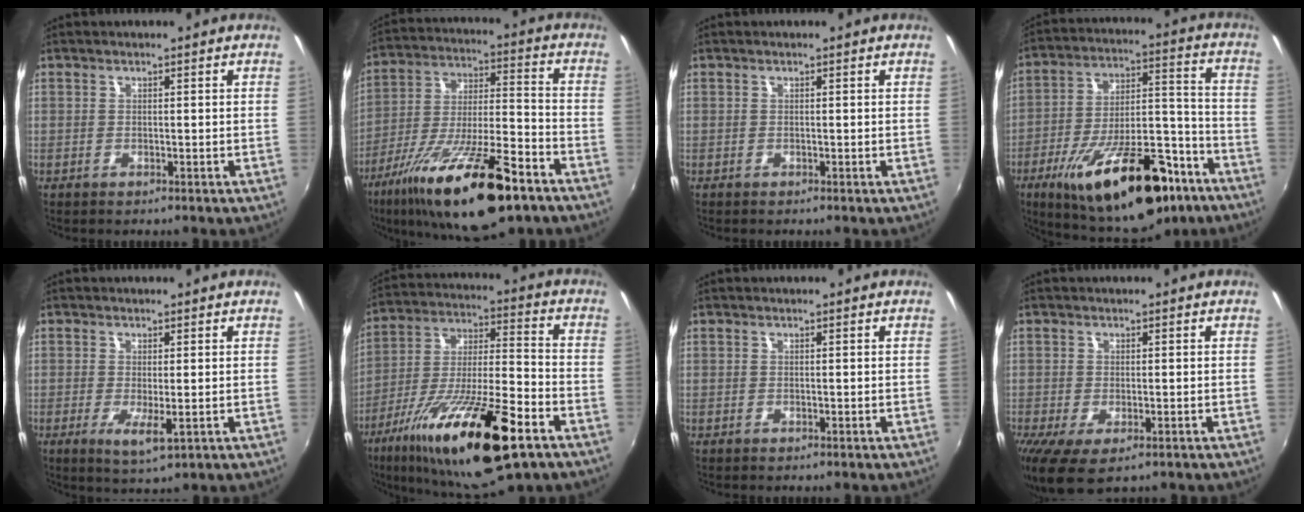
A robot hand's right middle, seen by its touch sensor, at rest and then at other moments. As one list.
[{"total": 23.5, "force": [-14.6, 5.8, 17.5], "torque": [-0.316, -0.043, -0.242]}, {"total": 0.0}, {"total": 26.7, "force": [-16.1, 10.1, 18.7], "torque": [-0.308, -0.006, -0.233]}, {"total": 4.3, "force": [-0.9, 0.8, 4.1], "torque": [-0.080, -0.015, -0.012]}, {"total": 24.5, "force": [-13.2, 5.7, 19.8], "torque": [-0.354, -0.043, -0.226]}, {"total": 0.0}, {"total": 6.1, "force": [-2.8, 2.5, 4.8], "torque": [-0.092, -0.029, -0.040]}]